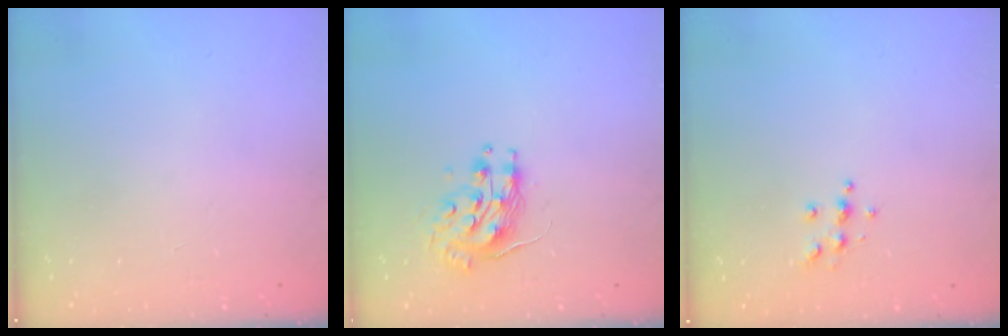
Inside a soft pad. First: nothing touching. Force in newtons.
{"total": 9.7, "press": 9.7, "slide": 0.8}
{"total": 5.1, "press": 5.1, "slide": 0.3}